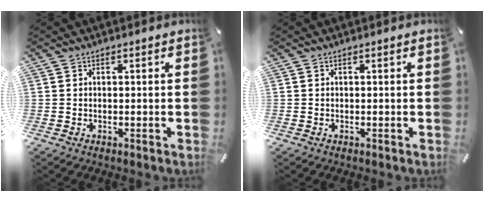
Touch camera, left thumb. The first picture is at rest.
{"total": 0.0}